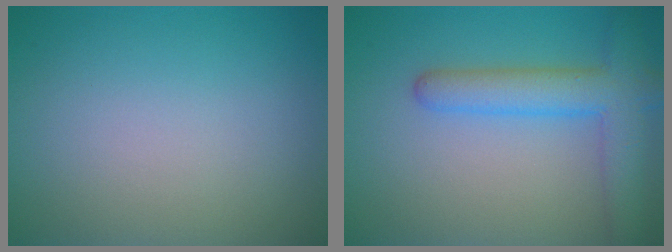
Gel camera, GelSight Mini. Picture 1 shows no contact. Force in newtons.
{"total": 5.3, "press": 5.3, "slide": 0.2}